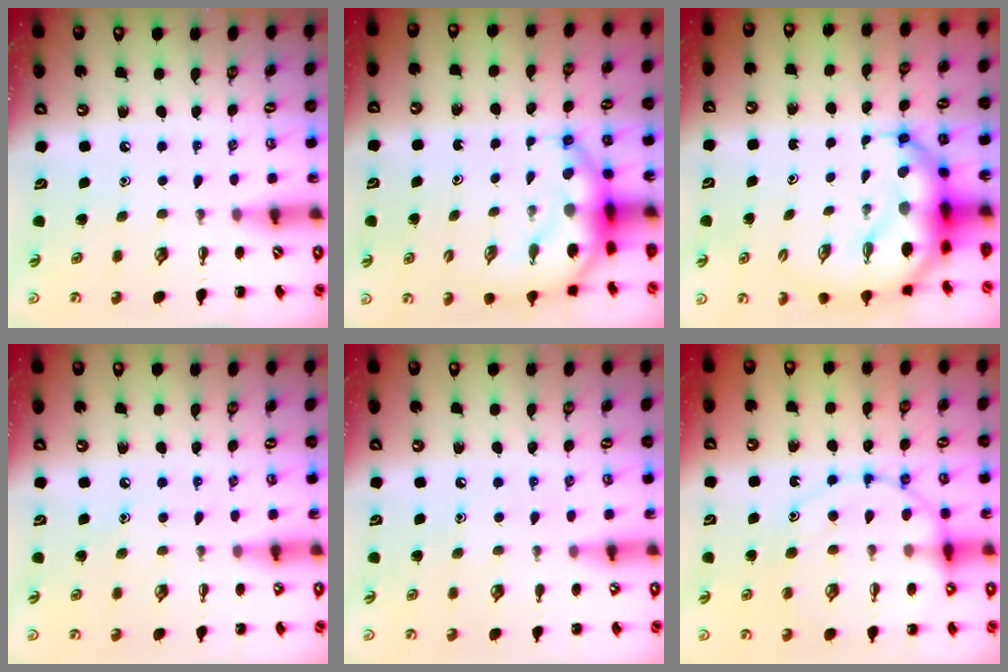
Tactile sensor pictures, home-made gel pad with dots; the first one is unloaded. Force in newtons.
{"total": 6.8, "press": 6.6, "slide": 1.6}
{"total": 10.9, "press": 10.4, "slide": 3.1}
{"total": 6.7, "press": 6.5, "slide": 1.9}
{"total": 6.6, "press": 6.3, "slide": 2.0}
{"total": 14.8, "press": 14.7, "slide": 1.4}